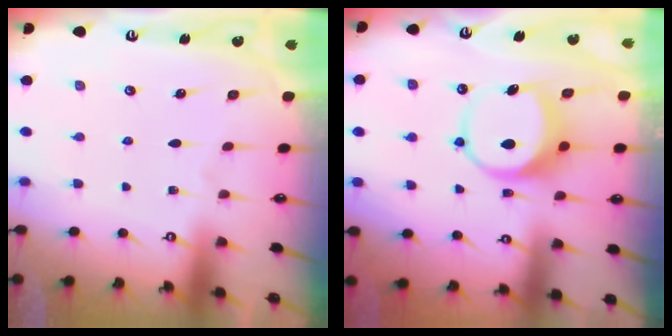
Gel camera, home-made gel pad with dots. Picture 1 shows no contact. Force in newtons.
{"total": 8.4, "press": 8.2, "slide": 1.4}